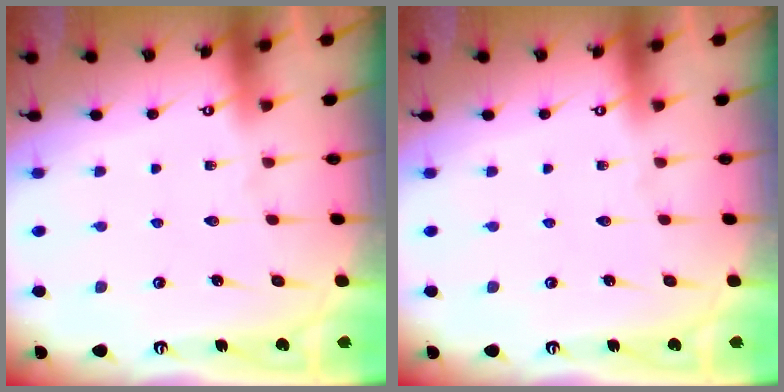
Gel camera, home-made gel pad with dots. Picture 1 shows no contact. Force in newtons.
{"total": 0.0}